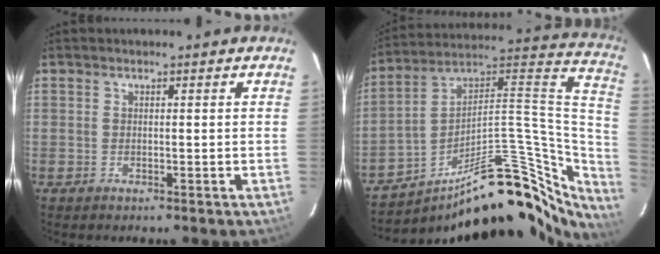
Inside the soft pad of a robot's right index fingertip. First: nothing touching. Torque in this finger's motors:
{"motor_torque": [0.27, -0.86, 0.42, 0.07]}